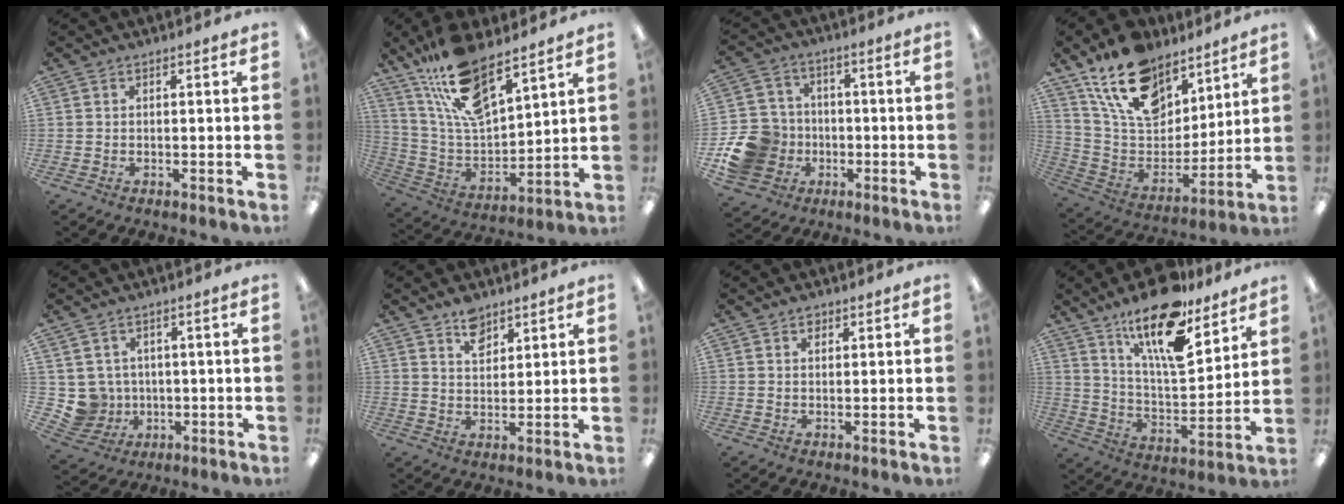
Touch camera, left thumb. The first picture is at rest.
{"total": 17.0, "force": [12.7, 6.0, 9.7], "torque": [-0.200, -0.061, 0.226]}
{"total": 14.5, "force": [-4.5, 12.6, 5.5], "torque": [-0.110, 0.036, -0.072]}
{"total": 19.1, "force": [13.2, 10.6, 8.9], "torque": [-0.176, -0.065, 0.245]}
{"total": 5.8, "force": [1.0, 5.7, 0.5], "torque": [-0.038, -0.006, 0.026]}
{"total": 6.4, "force": [4.6, 3.7, 2.6], "torque": [-0.034, -0.022, 0.080]}
{"total": 1.6, "force": [1.1, 1.0, 0.6], "torque": [-0.006, -0.002, 0.019]}
{"total": 19.3, "force": [13.8, 6.6, 11.8], "torque": [-0.204, -0.081, 0.232]}